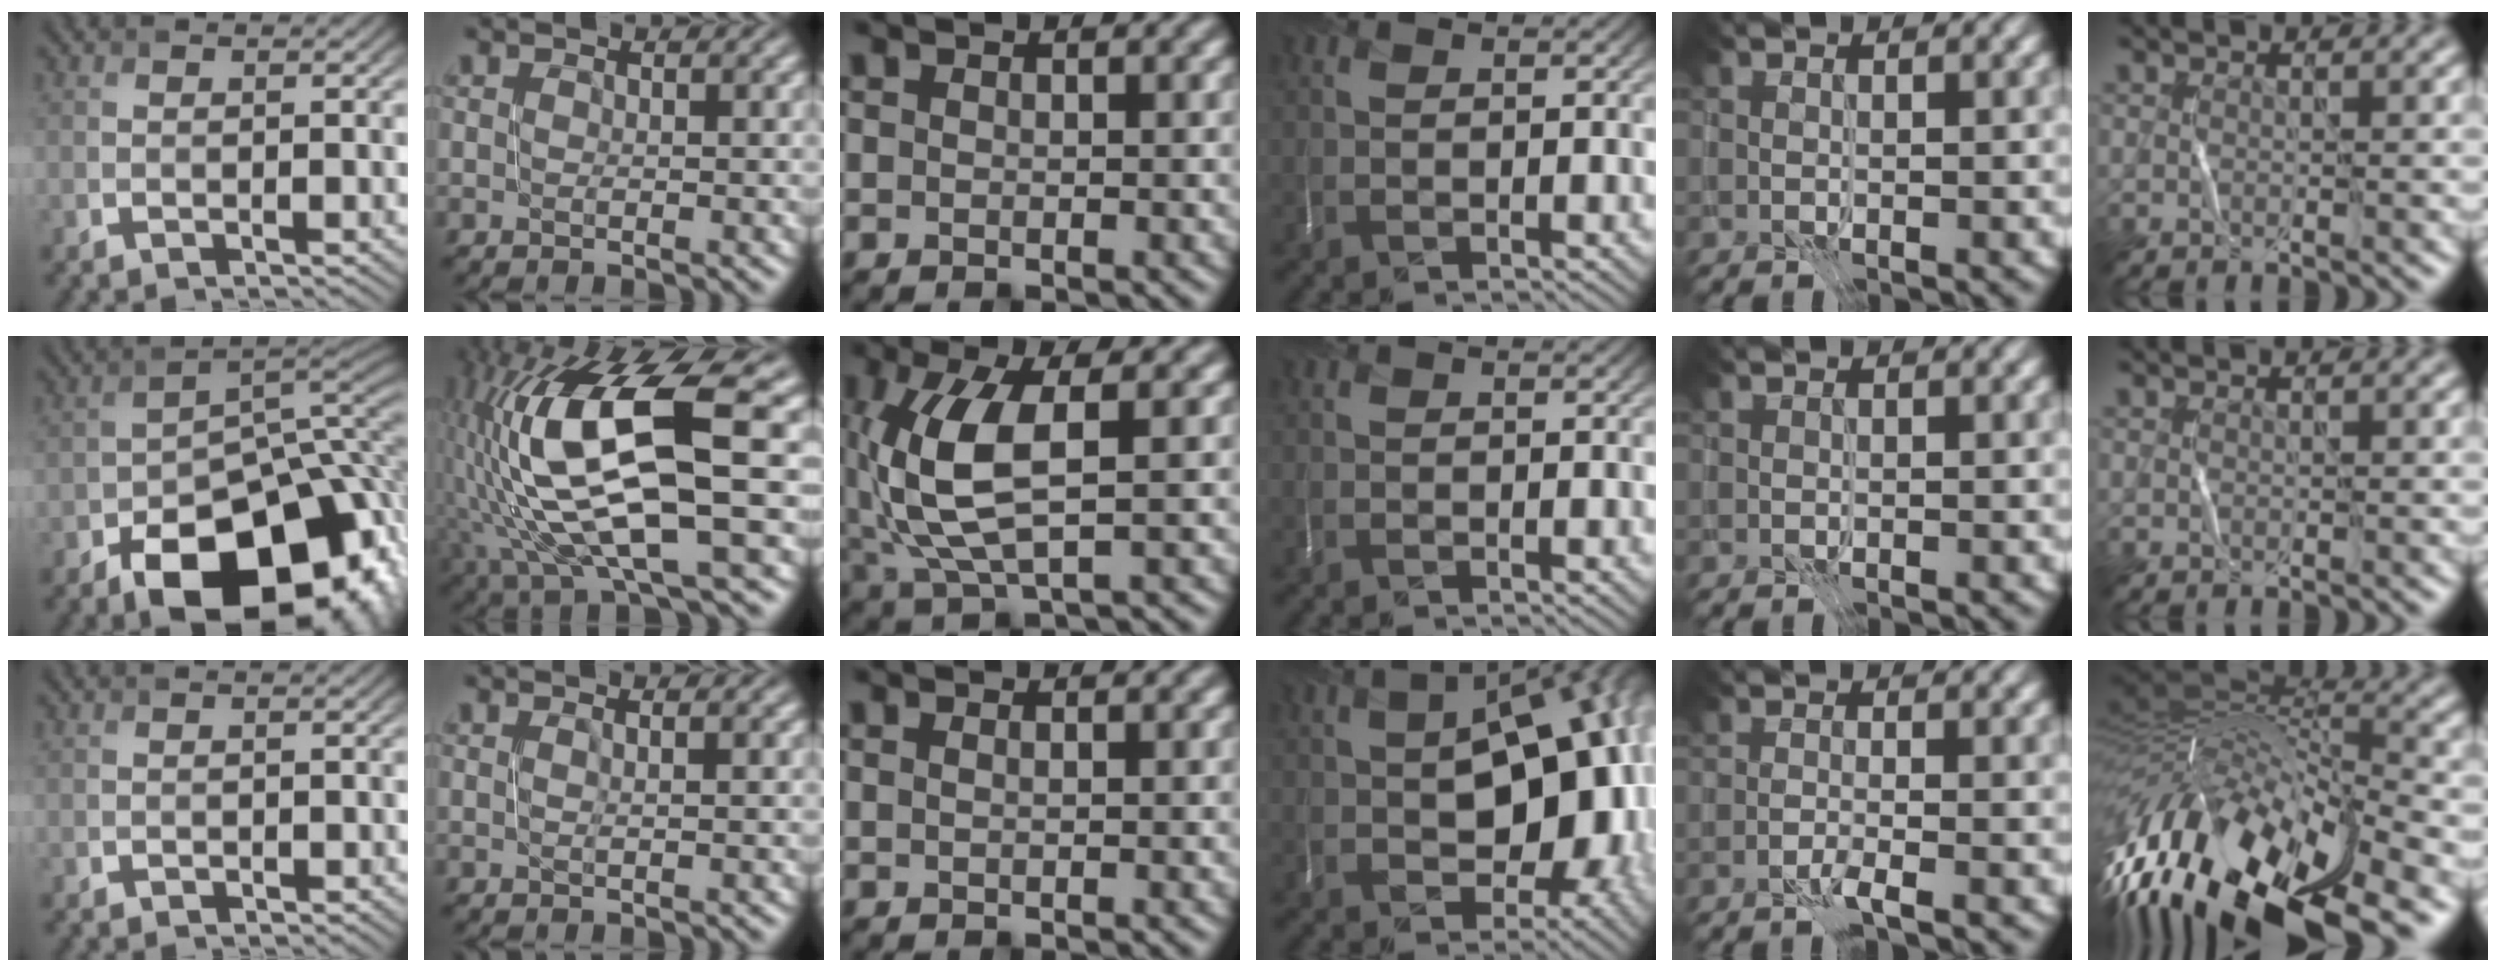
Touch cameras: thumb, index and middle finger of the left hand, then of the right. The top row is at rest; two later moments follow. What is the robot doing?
{"motion": "open", "object": "stapler"}